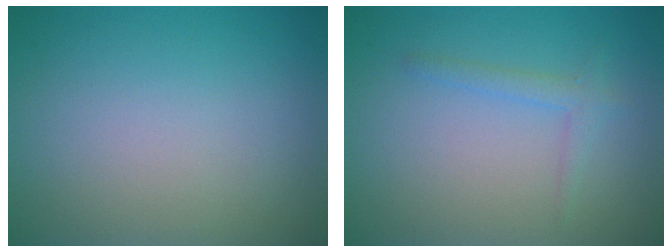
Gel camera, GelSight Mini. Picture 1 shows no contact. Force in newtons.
{"total": 1.5, "press": 1.5, "slide": 0.1}